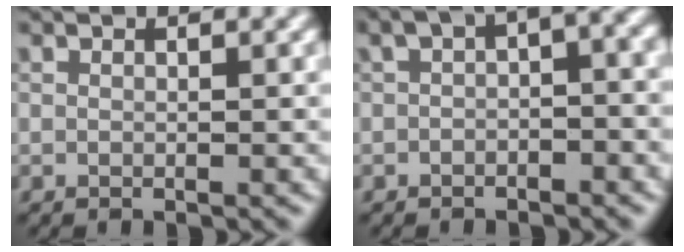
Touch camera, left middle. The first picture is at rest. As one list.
[{"total": 5.6, "force": [1.4, 2.2, 4.9], "torque": [-0.060, 0.017, 0.010]}]